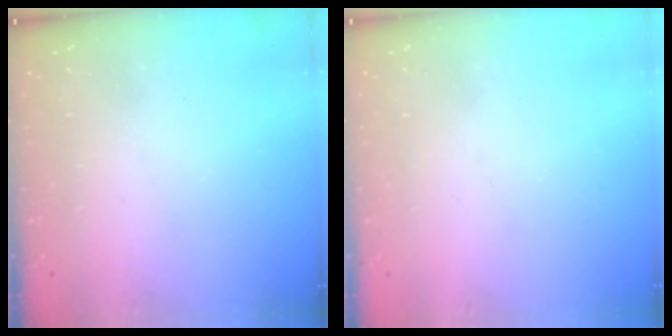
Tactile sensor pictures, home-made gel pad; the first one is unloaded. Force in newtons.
{"total": 0.5, "press": 0.5, "slide": 0.1}